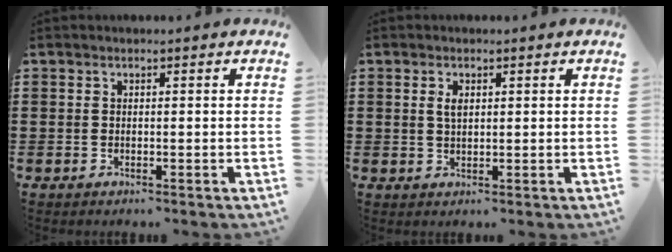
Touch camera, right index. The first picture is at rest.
{"total": 2.0, "force": [0.5, 0.9, 1.7], "torque": [-0.036, 0.005, 0.008]}